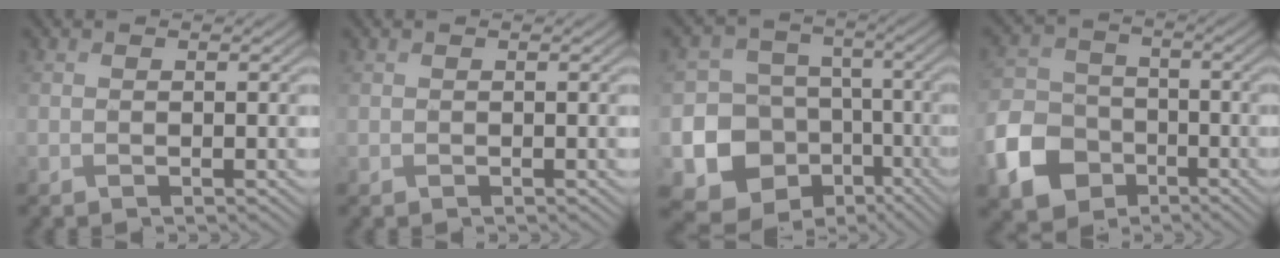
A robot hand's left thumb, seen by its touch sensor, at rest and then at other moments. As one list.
[{"total": 0.0}, {"total": 13.6, "force": [-5.0, 11.8, 4.7], "torque": [-0.124, -0.030, -0.087]}, {"total": 9.8, "force": [-4.5, 7.3, 4.6], "torque": [-0.122, -0.018, -0.101]}]